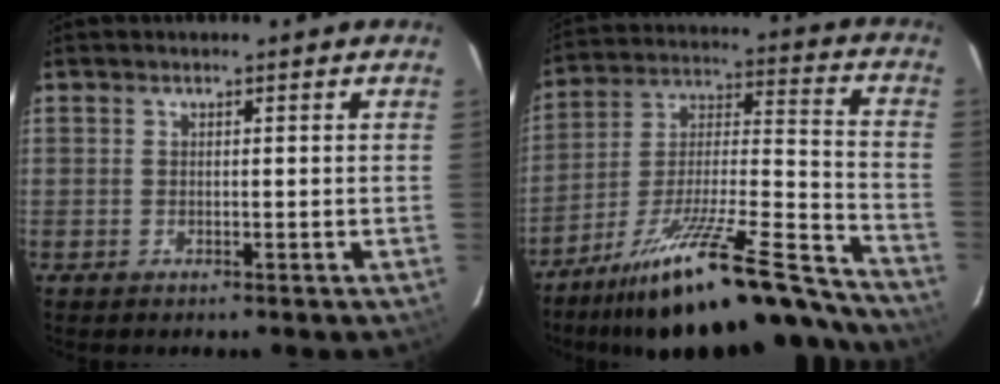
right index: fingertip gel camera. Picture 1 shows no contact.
{"total": 27.9, "force": [-22.9, 4.5, 15.2], "torque": [-0.223, -0.012, -0.349]}